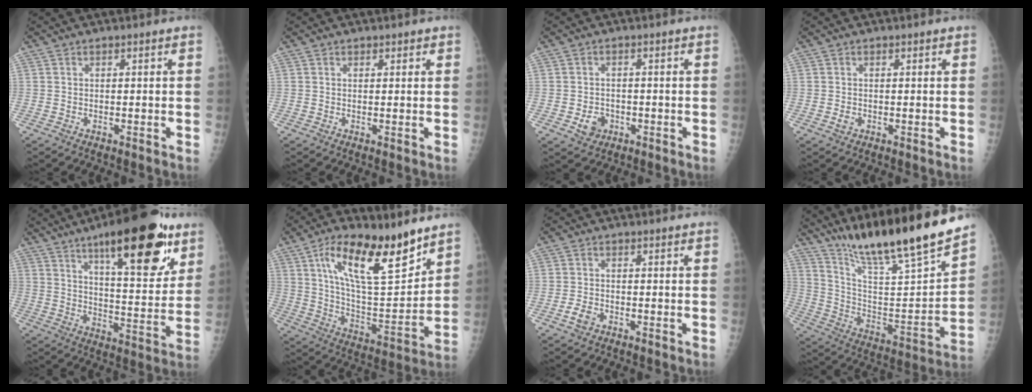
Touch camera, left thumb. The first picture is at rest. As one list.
[{"total": 0.9, "force": [0.7, 0.6, 0.3], "torque": [0.007, -0.003, 0.005]}, {"total": 3.7, "force": [-1.2, 3.1, 1.5], "torque": [-0.011, 0.005, -0.016]}, {"total": 1.1, "force": [-0.2, 1.0, 0.6], "torque": [-0.006, 0.001, -0.002]}, {"total": 19.8, "force": [11.1, 6.2, 15.2], "torque": [-0.183, -0.049, 0.161]}, {"total": 21.1, "force": [12.2, 7.2, 15.6], "torque": [-0.230, -0.060, 0.219]}, {"total": 2.6, "force": [-1.3, 1.7, 1.4], "torque": [-0.024, 0.004, -0.023]}, {"total": 23.9, "force": [19.9, 1.7, 13.2], "torque": [-0.199, -0.107, 0.331]}]